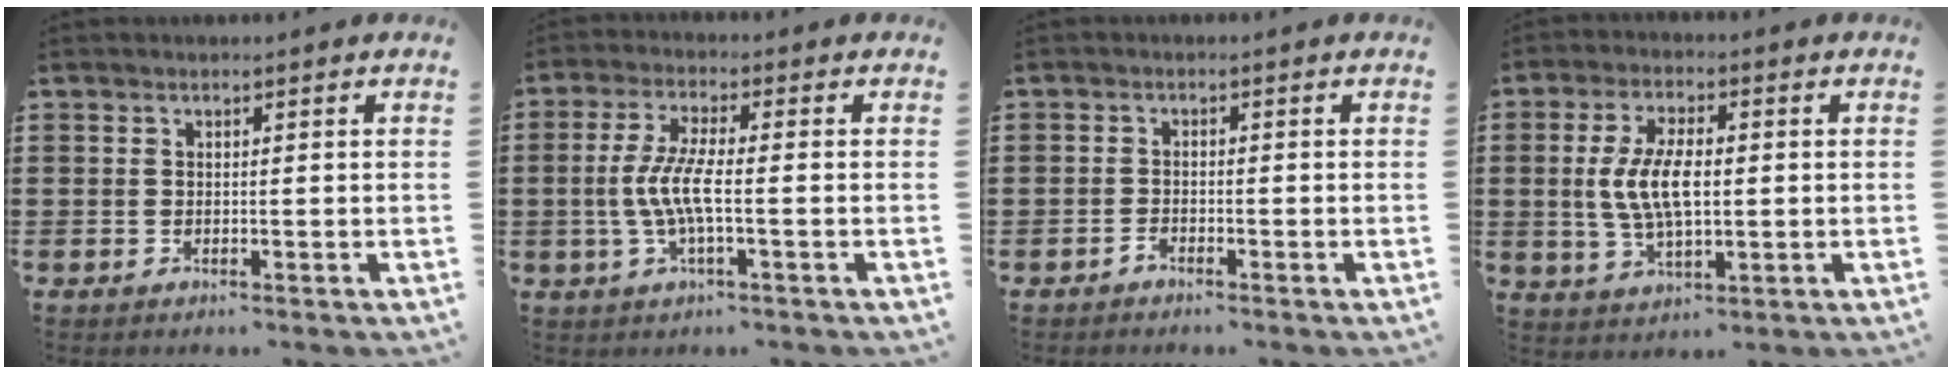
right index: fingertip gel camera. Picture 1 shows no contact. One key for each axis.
{"total": 6.1, "fx": -1.3, "fy": 0.9, "fz": 5.9, "tx": -0.132, "ty": -0.010, "tz": -0.034}
{"total": 1.1, "fx": -1.0, "fy": 0.4, "fz": 0.2, "tx": -0.006, "ty": 0.002, "tz": -0.022}
{"total": 7.8, "fx": 0.2, "fy": 3.3, "fz": 7.1, "tx": -0.160, "ty": 0.000, "tz": -0.006}